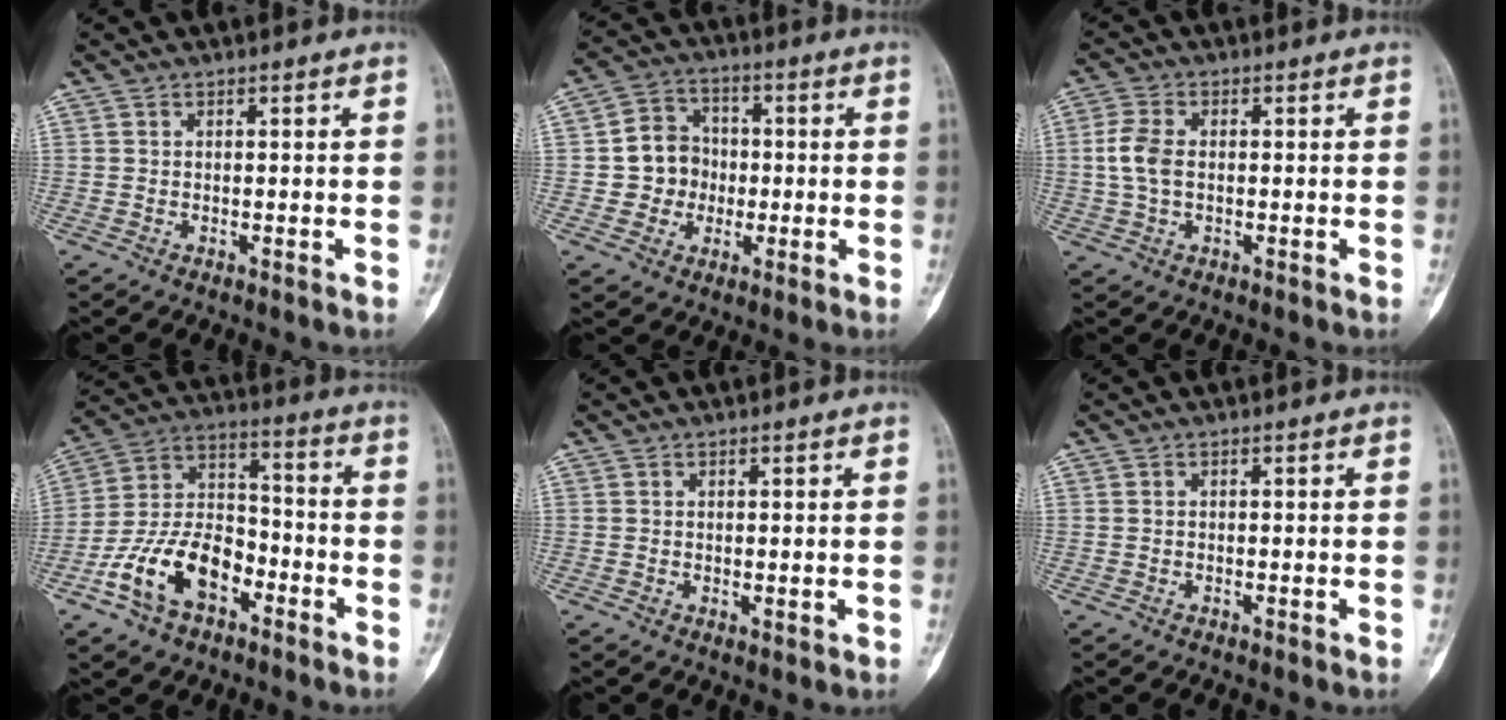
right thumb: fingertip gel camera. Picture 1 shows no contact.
{"total": 8.5, "force": [-0.9, 8.0, 2.8], "torque": [0.000, 0.021, -0.022]}
{"total": 5.4, "force": [-0.2, 3.2, 4.3], "torque": [-0.102, 0.011, -0.009]}
{"total": 15.4, "force": [-7.1, 9.4, 9.9], "torque": [-0.169, 0.061, -0.132]}
{"total": 1.2, "force": [0.1, 0.7, 1.0], "torque": [-0.005, -0.002, 0.004]}
{"total": 0.0}